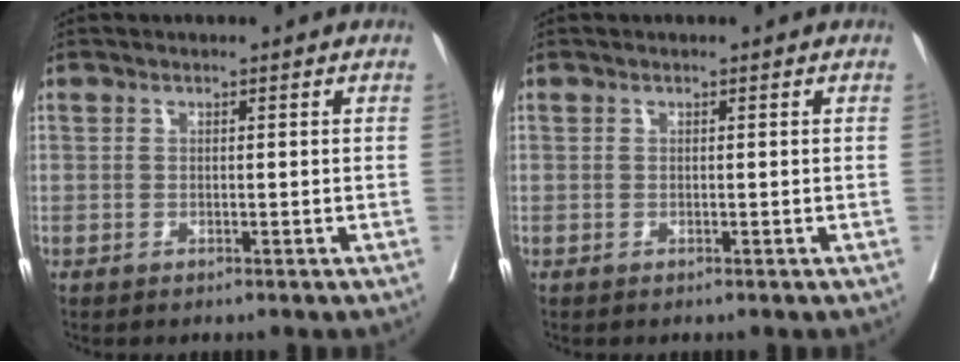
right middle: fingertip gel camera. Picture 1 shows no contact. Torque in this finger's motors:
{"motor_torque": [0.00, 0.00, 0.01, 0.00]}